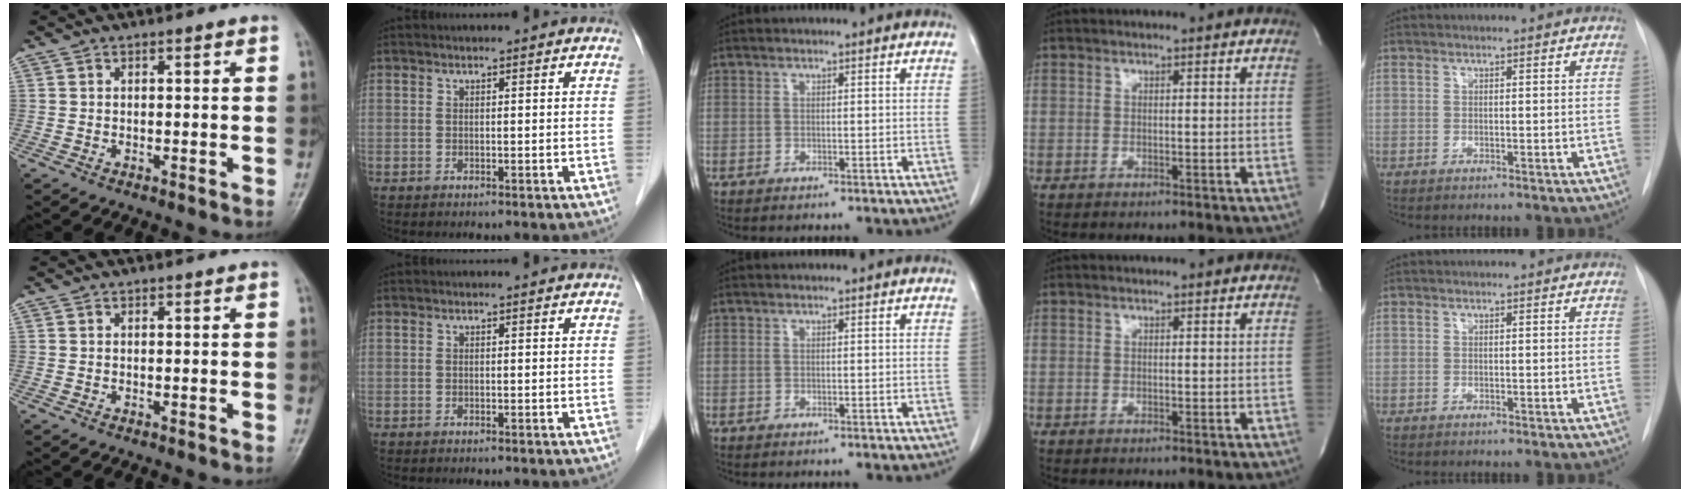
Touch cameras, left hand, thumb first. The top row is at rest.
{}